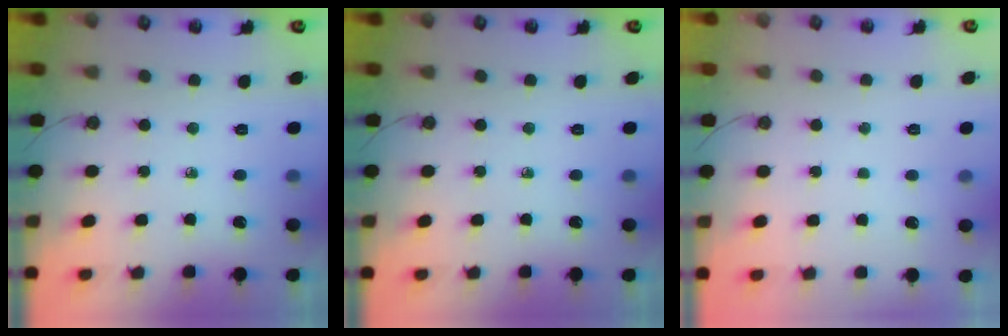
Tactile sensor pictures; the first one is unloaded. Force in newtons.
{"total": 0.0}
{"total": 1.8, "press": 1.7, "slide": 0.6}